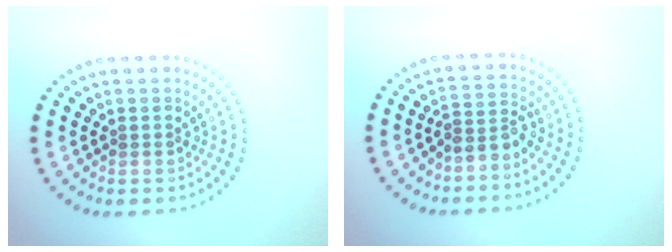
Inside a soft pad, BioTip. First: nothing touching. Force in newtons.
{"total": 2.3, "press": 1.7, "slide": 1.5}